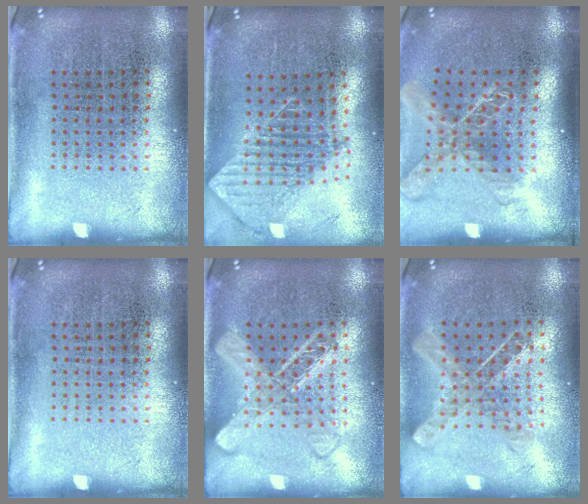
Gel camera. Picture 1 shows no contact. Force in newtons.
{"total": 1.9, "press": 1.4, "slide": 1.2}
{"total": 2.0, "press": 1.5, "slide": 1.3}
{"total": 0.0}
{"total": 3.1, "press": 3.1, "slide": 0.4}
{"total": 0.7, "press": 0.7, "slide": 0.1}